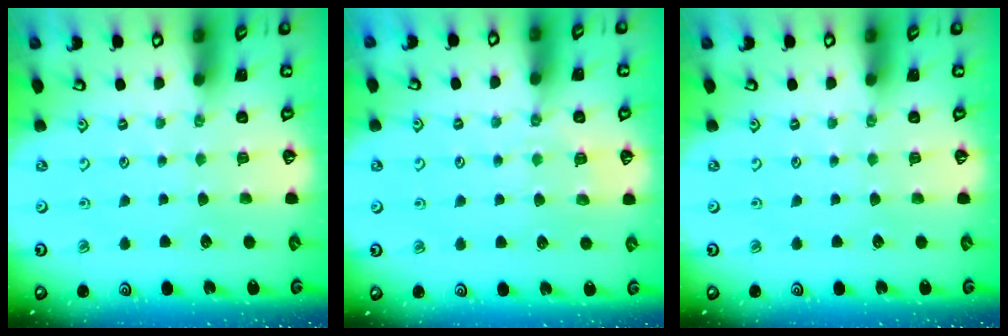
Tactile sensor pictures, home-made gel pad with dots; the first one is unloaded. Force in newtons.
{"total": 4.0, "press": 3.9, "slide": 0.6}
{"total": 0.0}